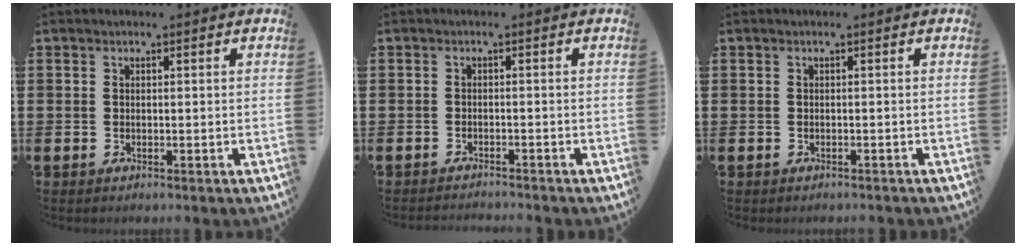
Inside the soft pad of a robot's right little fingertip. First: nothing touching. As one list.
[{"total": 1.1, "force": [-1.1, -0.2, -0.1], "torque": [0.000, 0.001, -0.022]}, {"total": 0.0}]